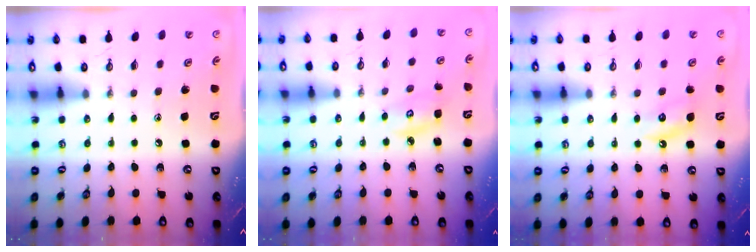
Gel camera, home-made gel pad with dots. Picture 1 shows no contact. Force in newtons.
{"total": 5.5, "press": 5.5, "slide": 0.5}
{"total": 3.8, "press": 3.8, "slide": 0.3}